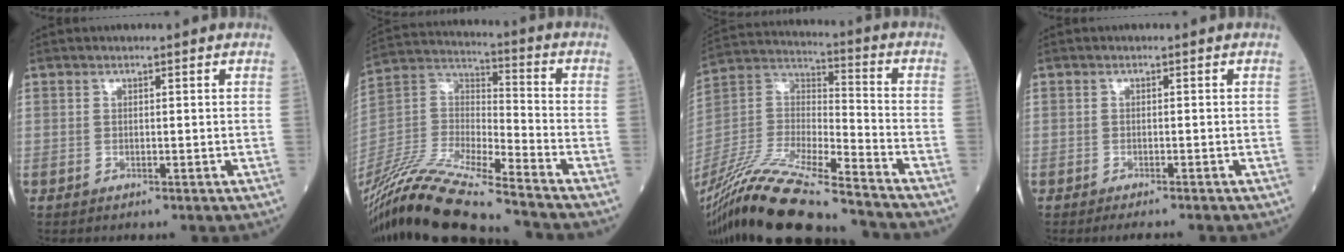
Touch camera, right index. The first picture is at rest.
{"total": 20.7, "force": [-17.8, 0.5, 10.5], "torque": [-0.238, -0.023, -0.338]}
{"total": 24.1, "force": [-20.2, 1.9, 13.1], "torque": [-0.279, -0.031, -0.368]}
{"total": 3.1, "force": [-2.7, 0.2, 1.5], "torque": [-0.016, -0.005, -0.036]}